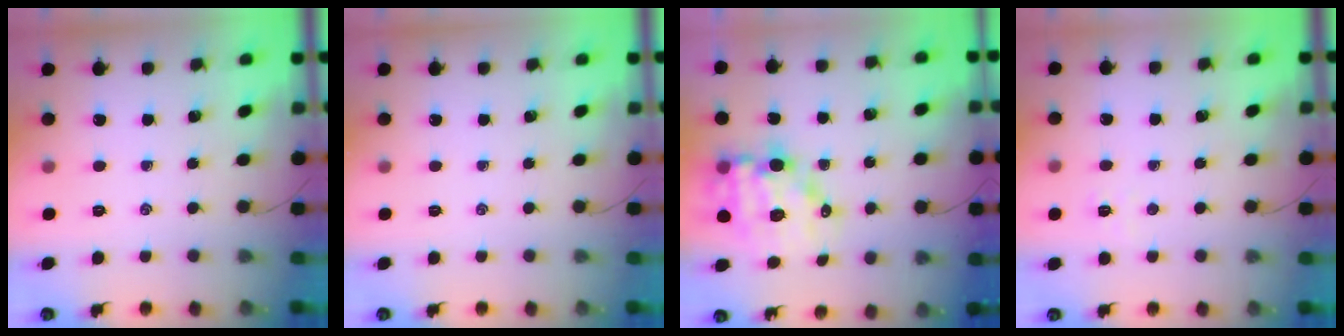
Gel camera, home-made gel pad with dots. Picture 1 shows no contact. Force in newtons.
{"total": 0.0}
{"total": 11.7, "press": 11.2, "slide": 3.2}
{"total": 2.3, "press": 2.2, "slide": 0.7}